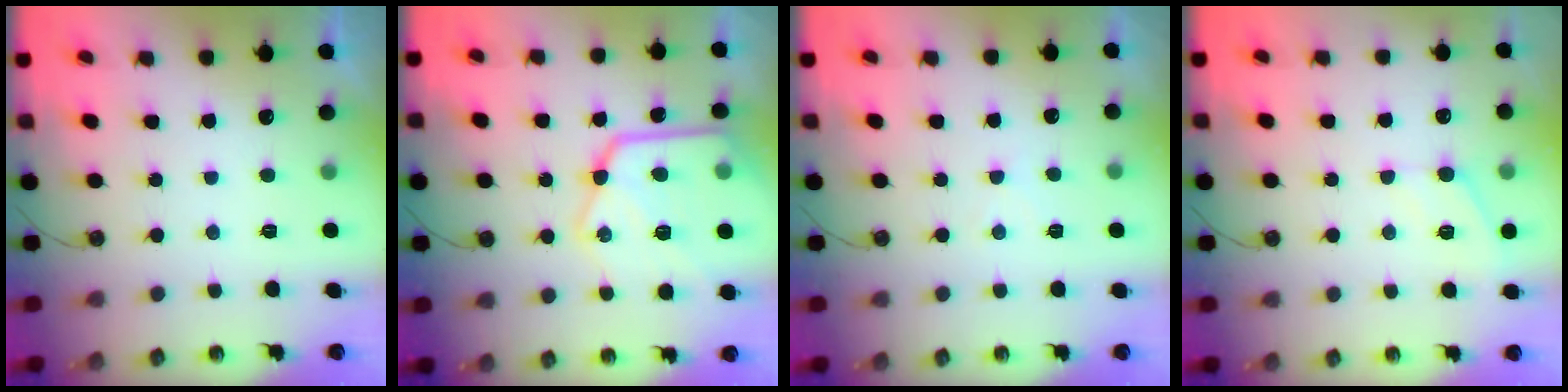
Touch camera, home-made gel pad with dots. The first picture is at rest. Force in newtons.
{"total": 22.1, "press": 22.0, "slide": 2.2}
{"total": 3.2, "press": 3.2, "slide": 0.5}
{"total": 6.3, "press": 6.3, "slide": 0.5}